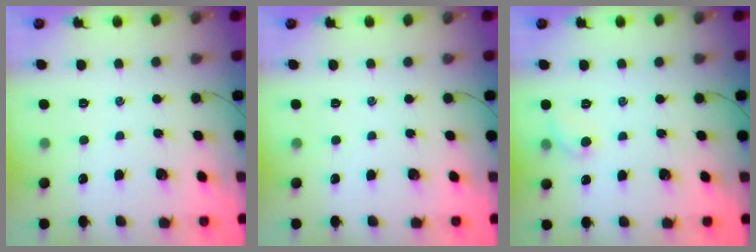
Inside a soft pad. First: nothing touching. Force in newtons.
{"total": 0.0}
{"total": 4.6, "press": 4.4, "slide": 1.2}